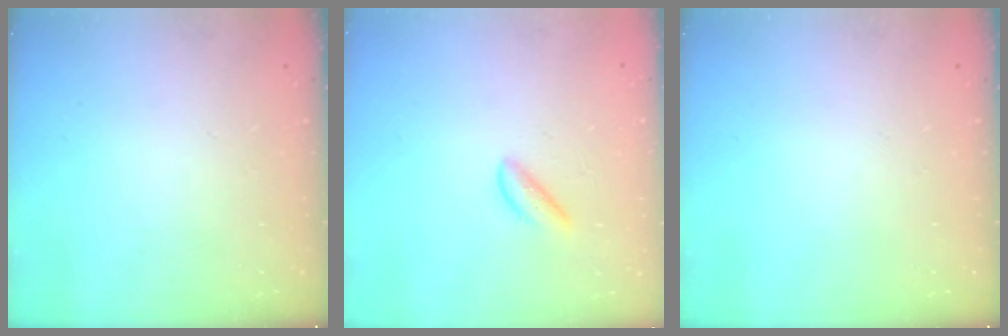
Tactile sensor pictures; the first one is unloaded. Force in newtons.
{"total": 2.3, "press": 2.3, "slide": 0.3}
{"total": 0.0}